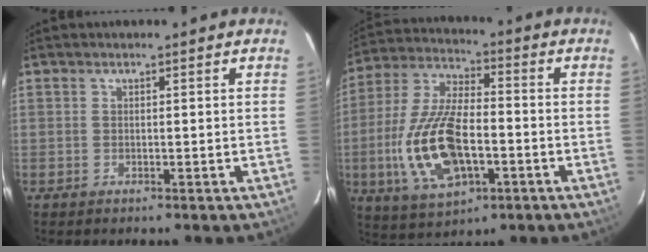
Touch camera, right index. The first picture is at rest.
{"total": 17.6, "force": [-4.3, 8.0, 15.0], "torque": [-0.326, -0.007, -0.074]}